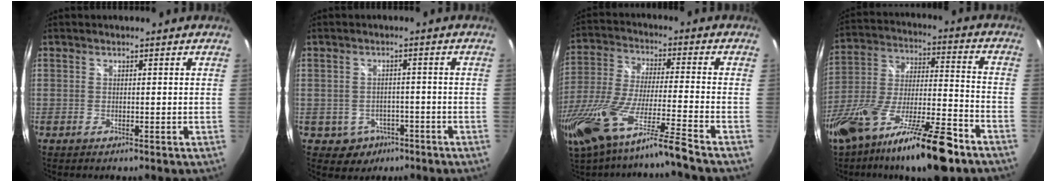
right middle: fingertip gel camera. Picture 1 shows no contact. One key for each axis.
{"total": 4.8, "fx": -2.2, "fy": 4.2, "fz": 0.8, "tx": -0.028, "ty": 0.009, "tz": -0.022}
{"total": 17.1, "fx": -12.8, "fy": -1.1, "fz": 11.3, "tx": -0.213, "ty": -0.053, "tz": -0.228}
{"total": 23.3, "fx": -15.3, "fy": 4.6, "fz": 17.0, "tx": -0.319, "ty": -0.047, "tz": -0.266}